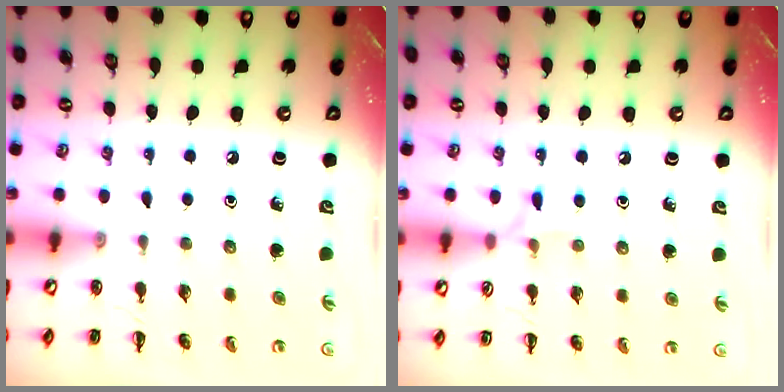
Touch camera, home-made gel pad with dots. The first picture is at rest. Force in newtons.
{"total": 4.8, "press": 4.5, "slide": 1.7}